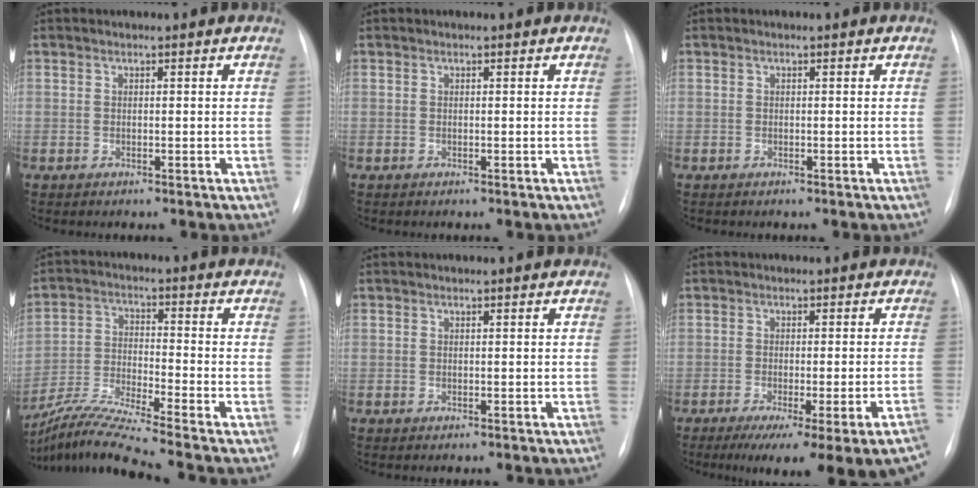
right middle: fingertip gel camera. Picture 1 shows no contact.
{"total": 0.0}
{"total": 0.0}
{"total": 11.9, "force": [-10.4, -2.4, 5.2], "torque": [-0.111, -0.025, -0.192]}
{"total": 0.0}
{"total": 15.6, "force": [-11.8, 0.4, 10.3], "torque": [-0.083, -0.027, -0.150]}